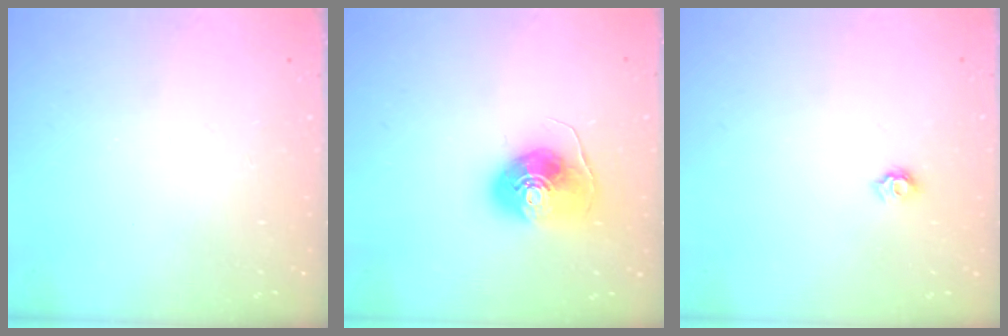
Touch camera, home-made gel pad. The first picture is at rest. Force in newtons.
{"total": 8.5, "press": 8.4, "slide": 1.2}
{"total": 4.6, "press": 4.6, "slide": 0.6}